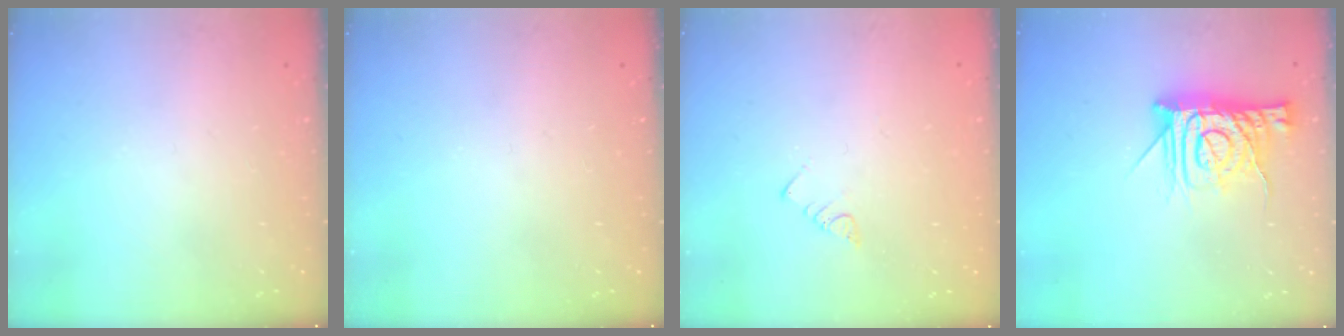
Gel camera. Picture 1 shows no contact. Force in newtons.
{"total": 0.0}
{"total": 3.0, "press": 3.0, "slide": 0.2}
{"total": 14.3, "press": 14.3, "slide": 1.0}